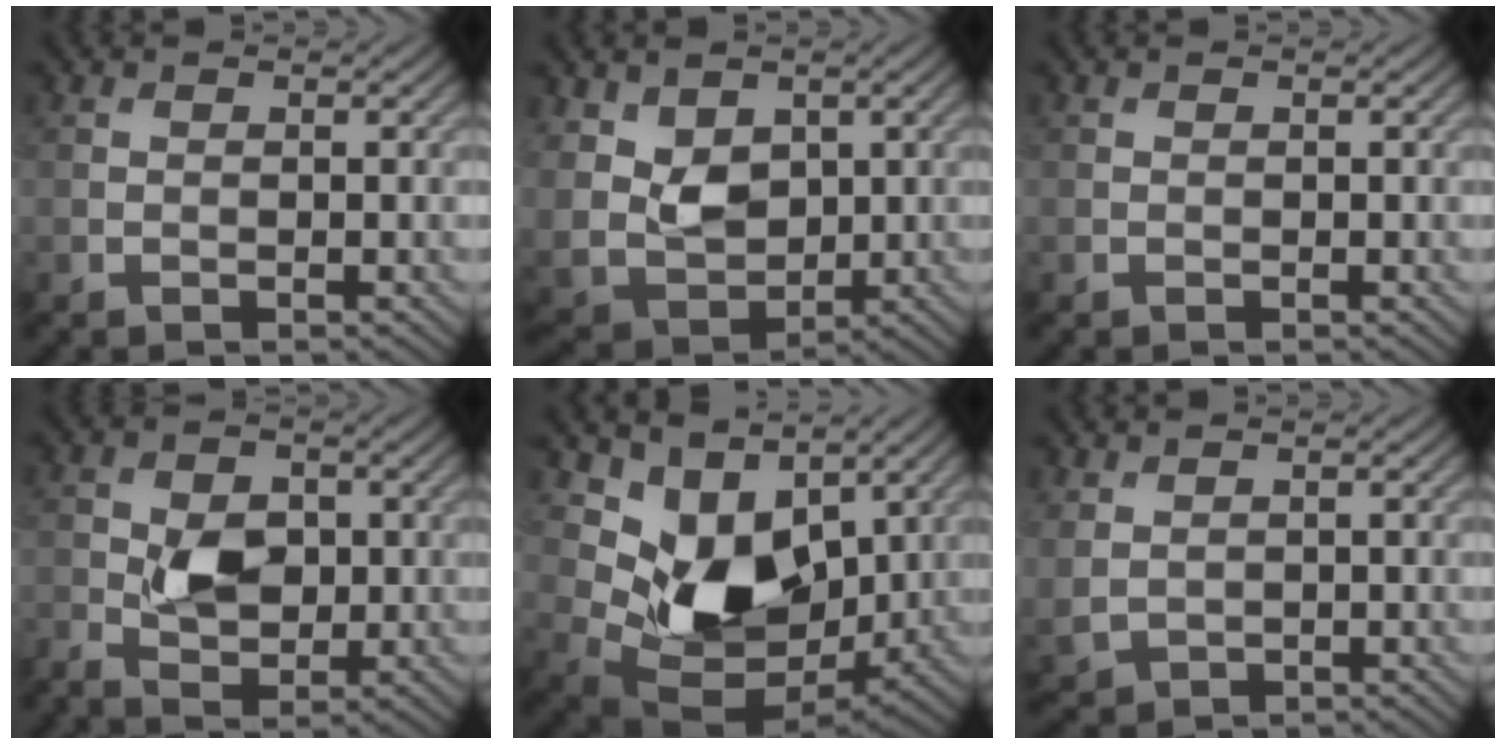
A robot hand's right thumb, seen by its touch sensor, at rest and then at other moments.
{"total": 7.2, "force": [2.3, 5.2, 4.4], "torque": [-0.115, -0.013, 0.042]}
{"total": 0.0}
{"total": 4.5, "force": [-0.6, 3.1, 3.2], "torque": [-0.064, -0.004, -0.013]}
{"total": 10.0, "force": [3.6, 6.6, 6.5], "torque": [-0.143, -0.026, 0.073]}
{"total": 2.5, "force": [0.9, 1.8, 1.4], "torque": [-0.048, -0.006, 0.023]}